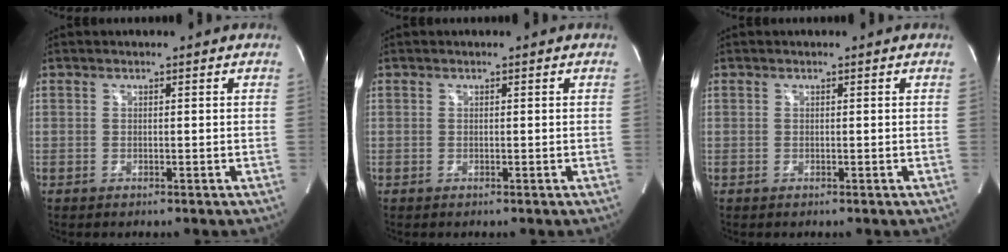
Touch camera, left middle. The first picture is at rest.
{"total": 0.0}
{"total": 0.0}